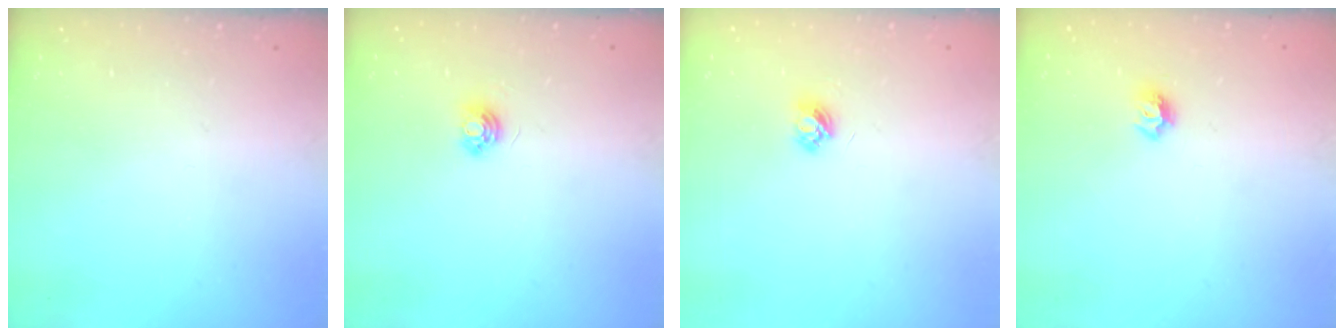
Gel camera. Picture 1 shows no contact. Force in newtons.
{"total": 4.7, "press": 4.7, "slide": 0.5}
{"total": 3.6, "press": 3.5, "slide": 0.4}
{"total": 6.5, "press": 6.5, "slide": 0.8}